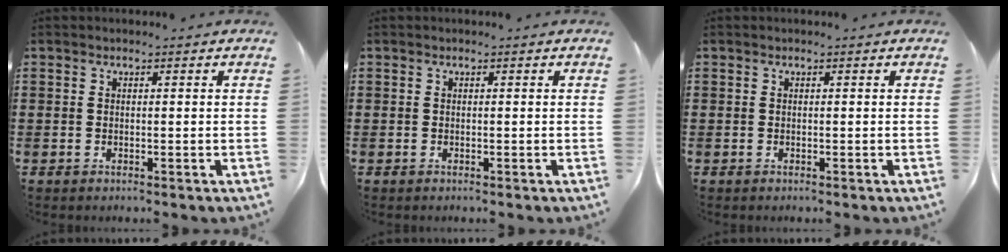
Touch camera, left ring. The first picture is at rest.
{"total": 0.0}
{"total": 0.0}